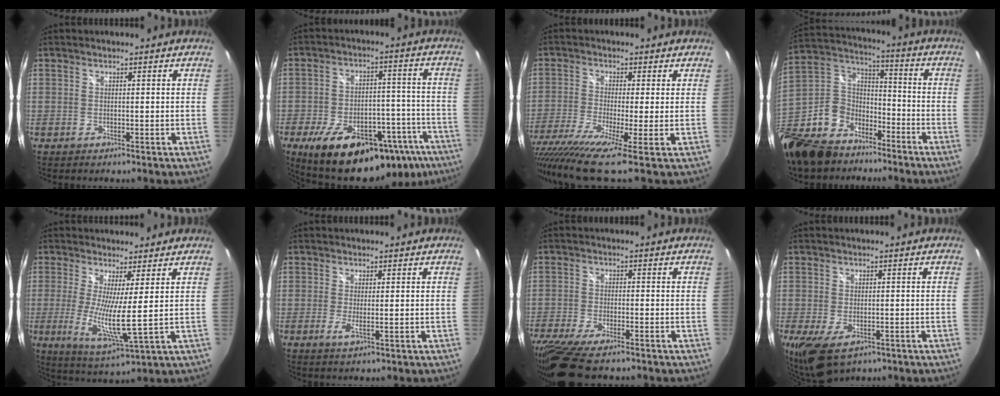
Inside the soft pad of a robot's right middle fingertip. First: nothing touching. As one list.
[{"total": 26.5, "force": [-16.9, 12.3, 16.3], "torque": [-0.265, -0.004, -0.219]}, {"total": 10.6, "force": [-7.0, -0.4, 8.0], "torque": [-0.176, -0.050, -0.135]}, {"total": 21.9, "force": [-14.1, 14.0, 9.1], "torque": [-0.258, 0.025, -0.242]}, {"total": 8.8, "force": [0.7, 0.1, 8.8], "torque": [-0.172, -0.029, 0.009]}, {"total": 2.0, "force": [-0.2, -0.1, 2.0], "torque": [-0.039, -0.007, -0.005]}, {"total": 13.4, "force": [-10.6, 3.0, 7.7], "torque": [-0.178, -0.055, -0.186]}, {"total": 8.1, "force": [-3.7, 4.6, 5.7], "torque": [-0.119, -0.034, -0.061]}]